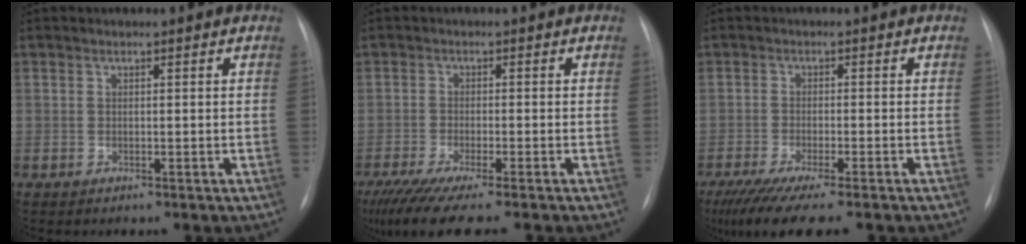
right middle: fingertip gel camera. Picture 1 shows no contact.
{"total": 11.0, "force": [-8.7, 0.6, 6.6], "torque": [-0.101, -0.026, -0.142]}
{"total": 11.3, "force": [-8.8, 1.1, 7.0], "torque": [-0.103, -0.025, -0.137]}